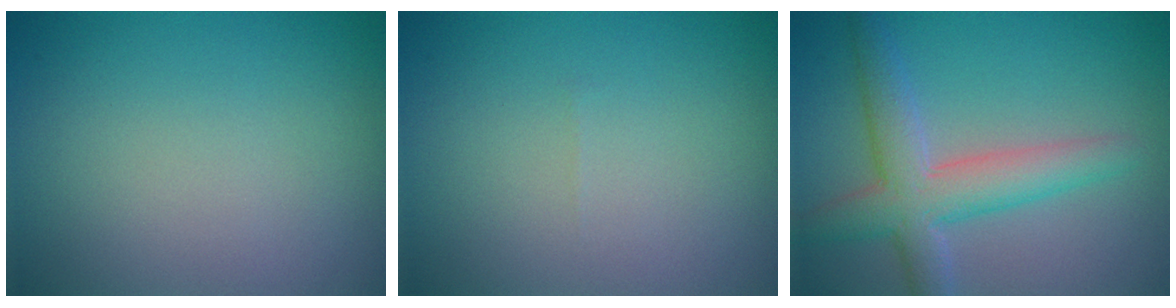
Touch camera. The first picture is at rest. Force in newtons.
{"total": 0.0}
{"total": 5.2, "press": 5.1, "slide": 0.4}